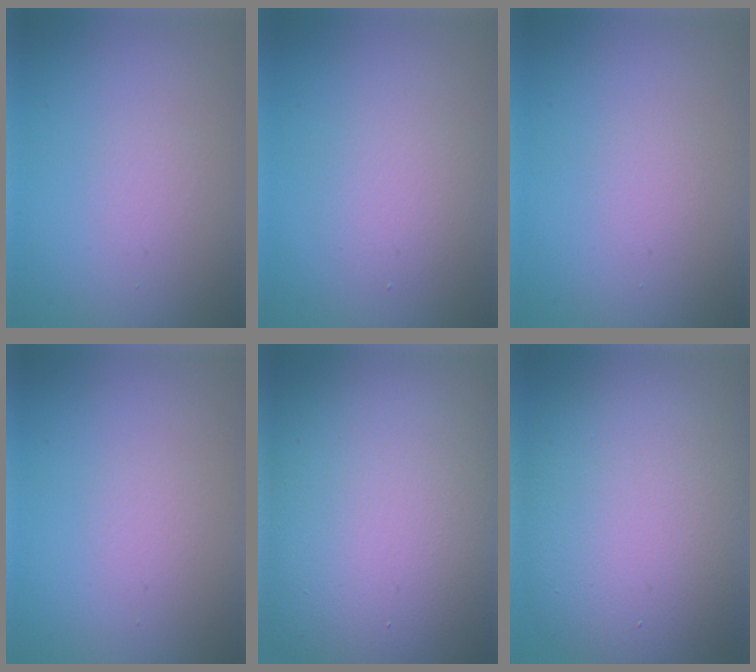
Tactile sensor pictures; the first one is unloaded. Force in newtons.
{"total": 2.4, "press": 2.4, "slide": 0.2}
{"total": 0.7, "press": 0.7, "slide": 0.0}
{"total": 0.7, "press": 0.7, "slide": 0.0}
{"total": 19.7, "press": 19.7, "slide": 0.7}
{"total": 13.1, "press": 13.1, "slide": 1.0}